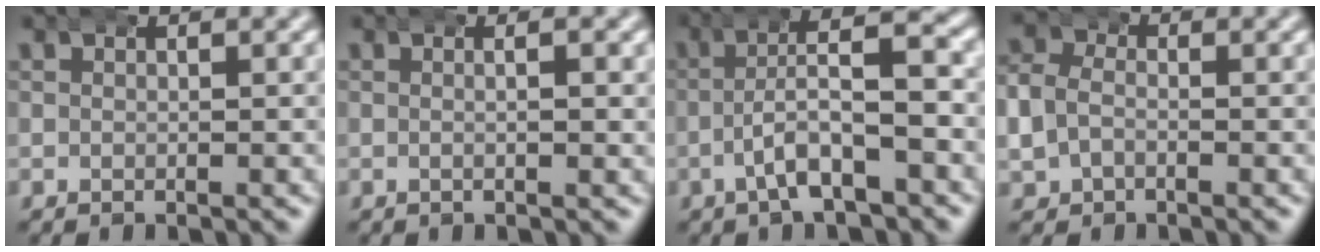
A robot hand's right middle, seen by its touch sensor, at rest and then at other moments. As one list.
[{"total": 1.6, "force": [0.0, 0.3, 1.6], "torque": [-0.022, 0.007, -0.006]}, {"total": 4.6, "force": [-1.6, 1.3, 4.1], "torque": [-0.060, 0.009, -0.031]}, {"total": 3.7, "force": [-0.4, 3.3, 1.6], "torque": [-0.059, -0.006, -0.004]}]